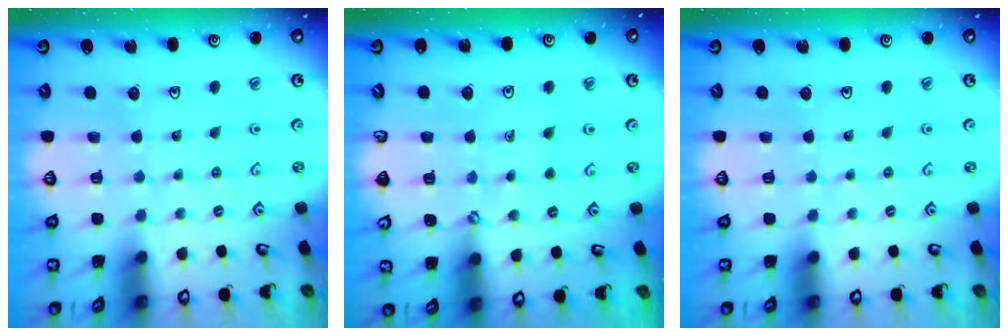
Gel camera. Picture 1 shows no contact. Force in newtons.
{"total": 1.9, "press": 1.9, "slide": 0.1}
{"total": 0.0}